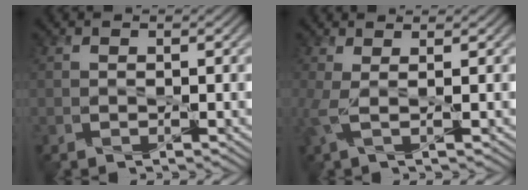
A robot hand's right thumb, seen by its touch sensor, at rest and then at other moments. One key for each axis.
{"total": 2.9, "fx": 0.5, "fy": 0.7, "fz": 2.7, "tx": -0.063, "ty": 0.006, "tz": 0.004}